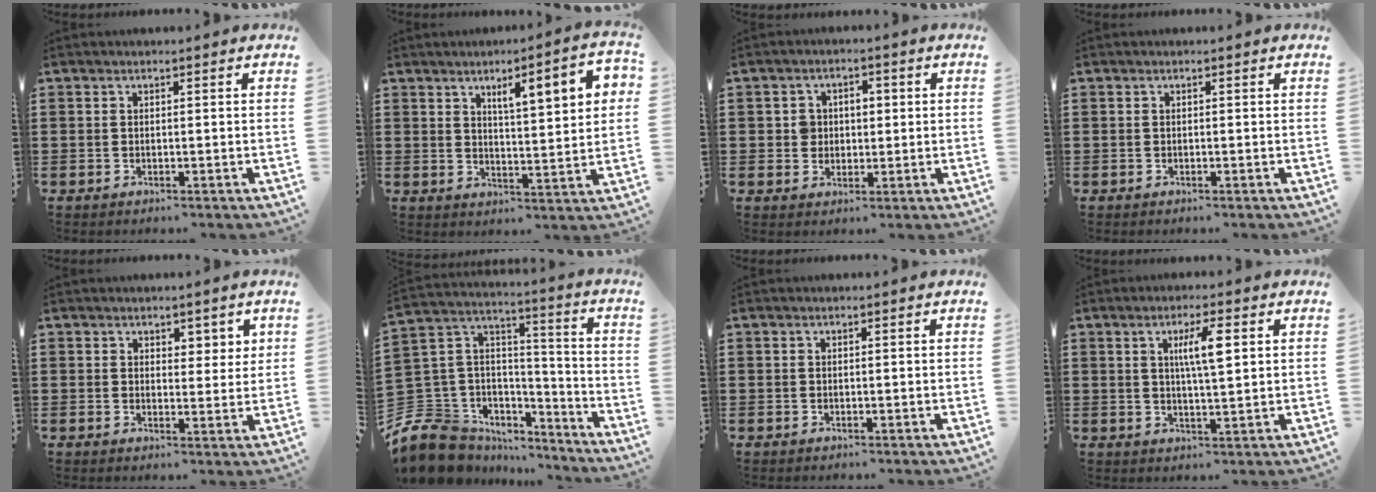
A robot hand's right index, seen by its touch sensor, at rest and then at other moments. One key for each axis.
{"total": 6.5, "fx": 2.9, "fy": 1.3, "fz": 5.7, "tx": -0.091, "ty": -0.011, "tz": 0.038}
{"total": 3.0, "fx": 0.0, "fy": 2.7, "fz": 1.2, "tx": -0.037, "ty": 0.011, "tz": -0.005}
{"total": 0.0}
{"total": 3.1, "fx": 2.6, "fy": 1.7, "fz": 0.1, "tx": -0.004, "ty": 0.000, "tz": 0.048}
{"total": 10.5, "fx": -6.6, "fy": 7.8, "fz": 2.6, "tx": -0.104, "ty": -0.003, "tz": -0.126}
{"total": 0.0}
{"total": 5.4, "fx": 1.5, "fy": 1.0, "fz": 5.1, "tx": -0.102, "ty": 0.008, "tz": 0.022}